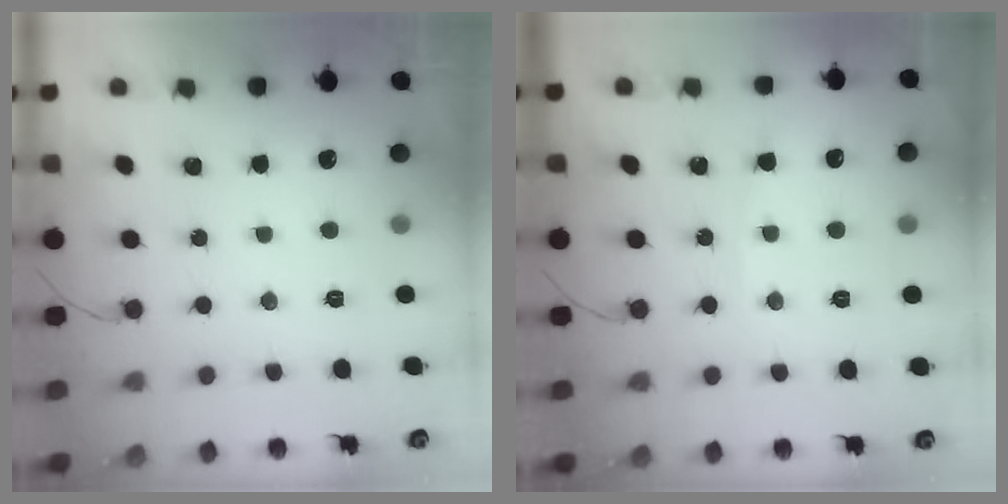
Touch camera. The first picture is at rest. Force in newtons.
{"total": 3.2, "press": 3.1, "slide": 0.5}